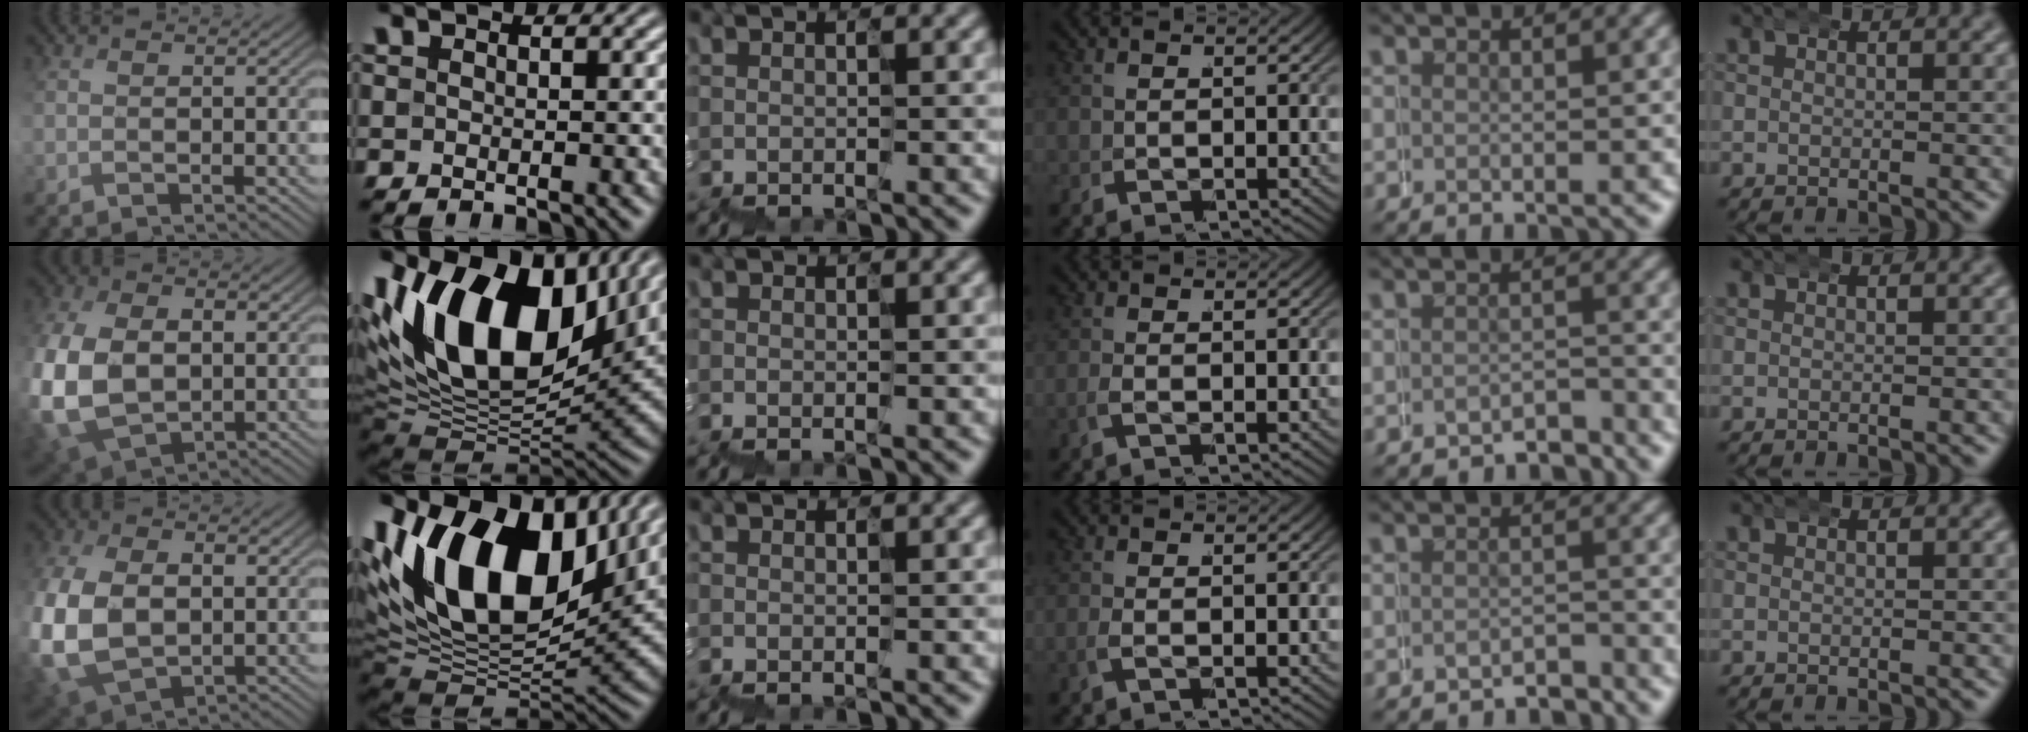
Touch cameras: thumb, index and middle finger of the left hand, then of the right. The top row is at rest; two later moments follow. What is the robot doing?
{"motion": "wrap", "object": "belt"}